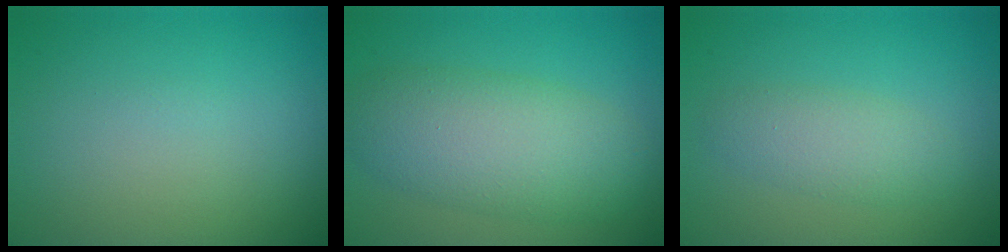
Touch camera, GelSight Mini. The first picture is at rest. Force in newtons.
{"total": 6.9, "press": 6.9, "slide": 0.2}
{"total": 2.6, "press": 2.6, "slide": 0.1}